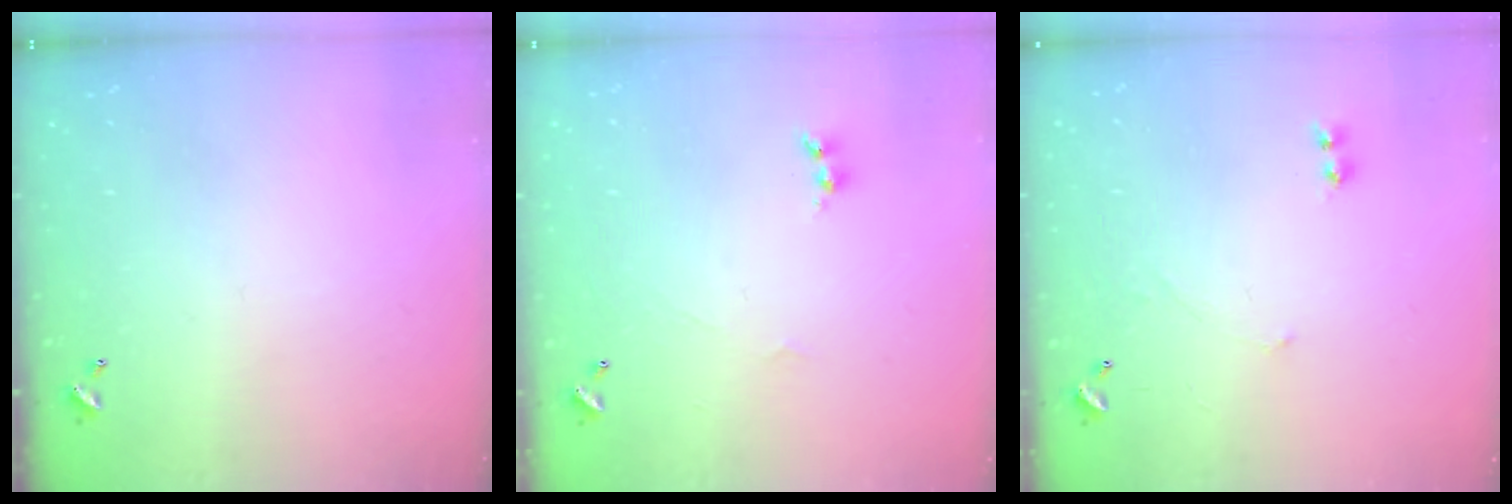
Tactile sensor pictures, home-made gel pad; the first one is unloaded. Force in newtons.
{"total": 1.7, "press": 1.6, "slide": 0.6}
{"total": 2.4, "press": 2.3, "slide": 0.5}